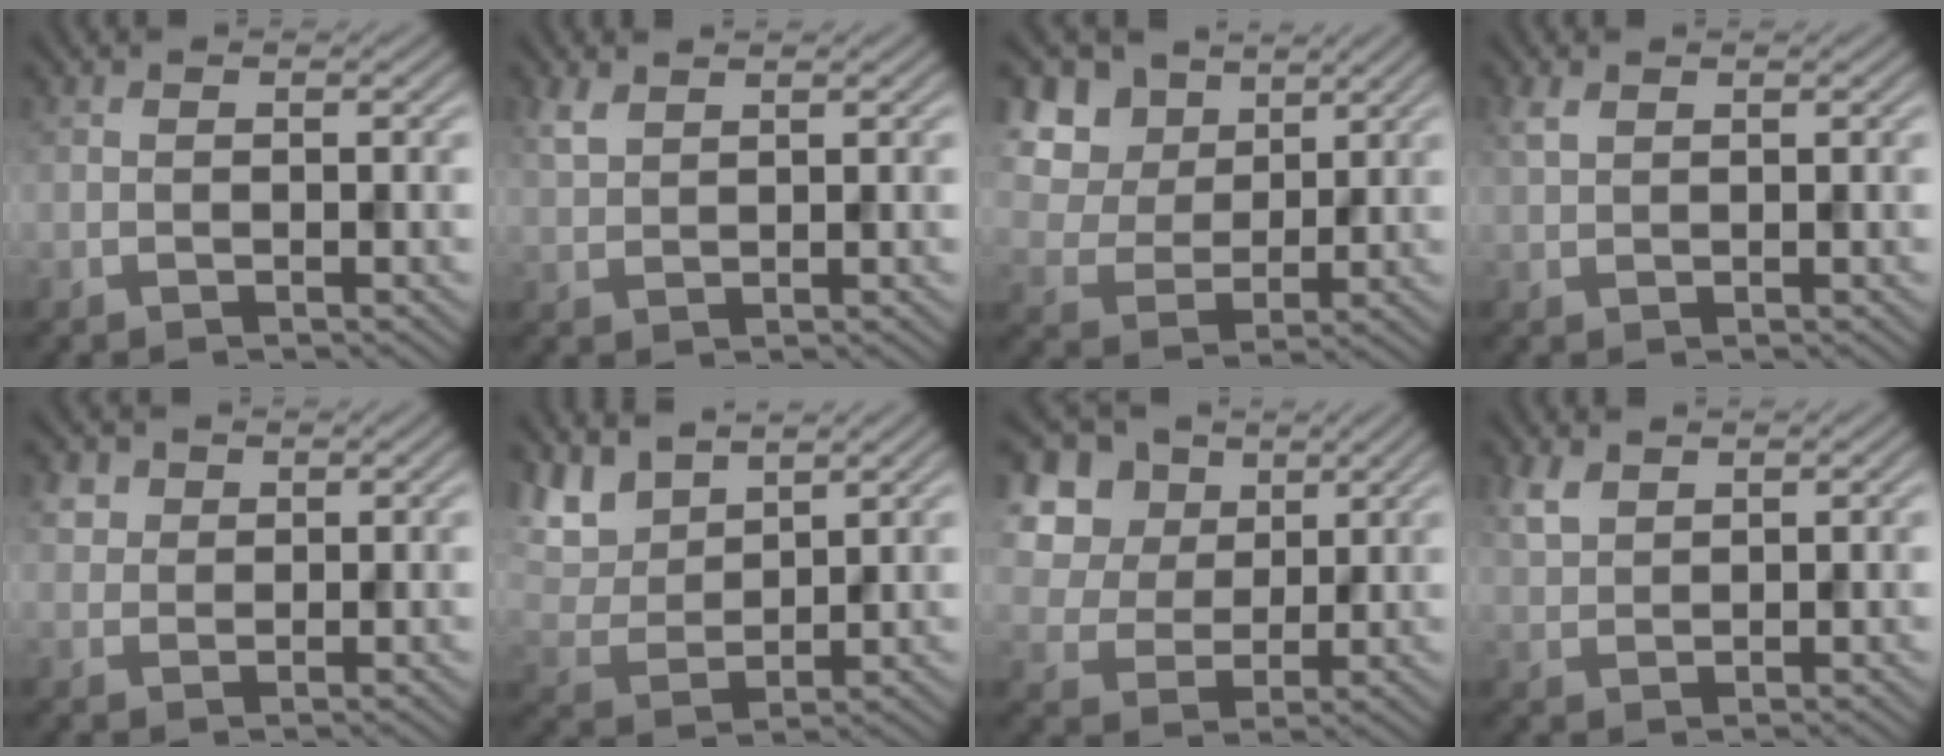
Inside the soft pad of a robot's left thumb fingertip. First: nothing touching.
{"total": 2.2, "force": [1.5, 0.9, 1.2], "torque": [-0.036, 0.003, 0.037]}
{"total": 10.8, "force": [5.1, 8.0, 5.1], "torque": [-0.165, 0.020, 0.111]}
{"total": 1.6, "force": [0.9, 0.7, 1.0], "torque": [-0.029, 0.004, 0.020]}
{"total": 2.7, "force": [1.3, 2.1, 0.9], "torque": [-0.028, 0.001, 0.028]}
{"total": 6.6, "force": [4.9, 3.0, 3.2], "torque": [-0.087, 0.001, 0.094]}
{"total": 12.2, "force": [5.3, 9.3, 5.7], "torque": [-0.180, 0.024, 0.125]}
{"total": 3.0, "force": [2.0, 1.5, 1.7], "torque": [-0.044, 0.002, 0.047]}